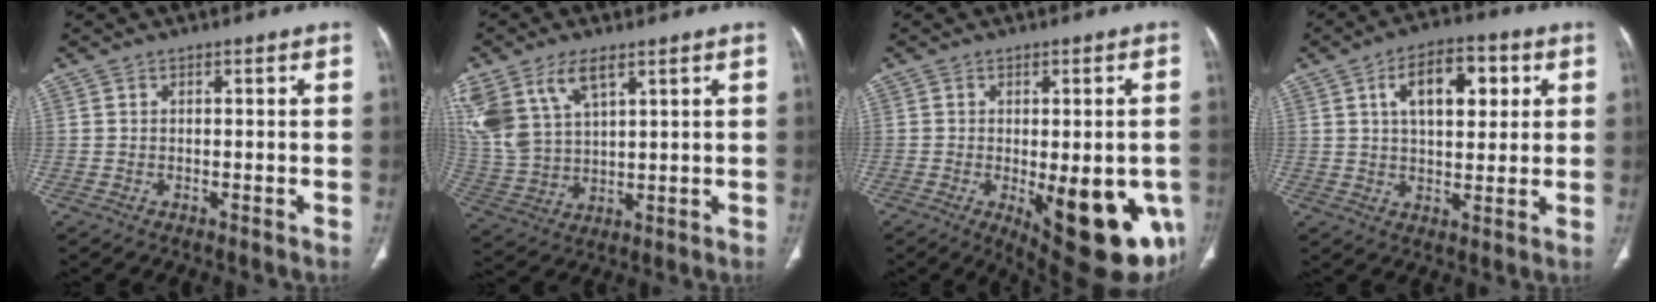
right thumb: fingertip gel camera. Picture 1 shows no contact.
{"total": 14.7, "force": [7.6, 8.0, 9.7], "torque": [-0.212, -0.013, 0.162]}
{"total": 19.0, "force": [-5.8, 7.2, 16.6], "torque": [-0.150, -0.013, -0.053]}
{"total": 11.8, "force": [3.8, 6.3, 9.2], "torque": [-0.110, 0.004, 0.059]}